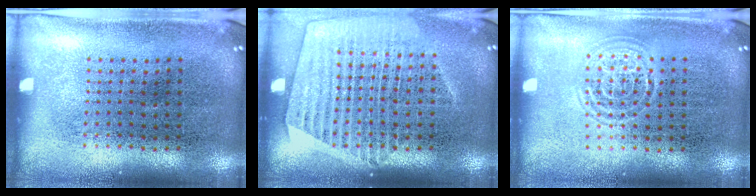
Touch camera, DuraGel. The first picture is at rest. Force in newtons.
{"total": 1.3, "press": 1.2, "slide": 0.5}
{"total": 1.5, "press": 1.5, "slide": 0.1}